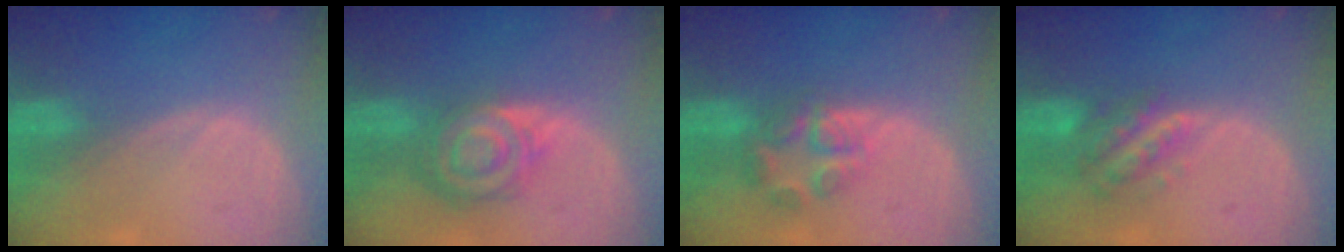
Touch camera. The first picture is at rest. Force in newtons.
{"total": 8.4, "press": 7.2, "slide": 4.3}
{"total": 5.6, "press": 5.5, "slide": 1.0}
{"total": 5.8, "press": 5.4, "slide": 2.0}